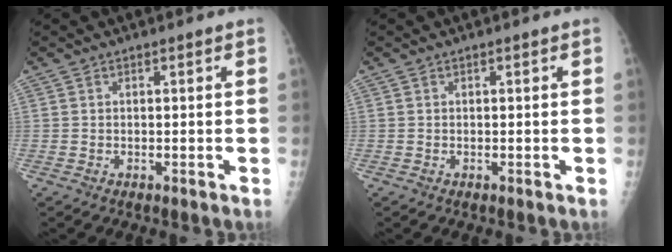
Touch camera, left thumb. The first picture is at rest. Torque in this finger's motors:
{"motor_torque": [0.00, 0.00, 0.00, 0.00, 0.00]}